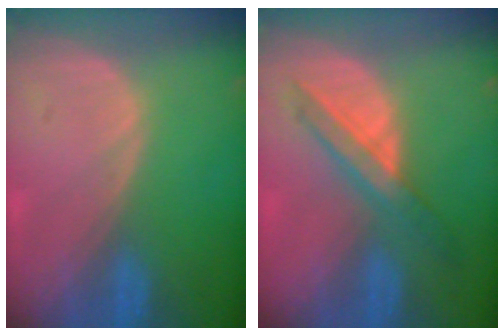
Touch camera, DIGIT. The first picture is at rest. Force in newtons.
{"total": 6.0, "press": 5.8, "slide": 1.3}